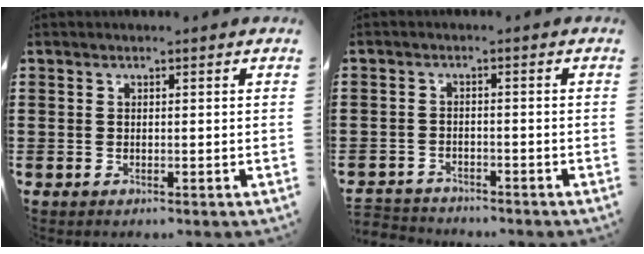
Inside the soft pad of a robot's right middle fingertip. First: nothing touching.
{"total": 2.4, "force": [-2.4, 0.4, -0.4], "torque": [-0.001, 0.000, -0.054]}